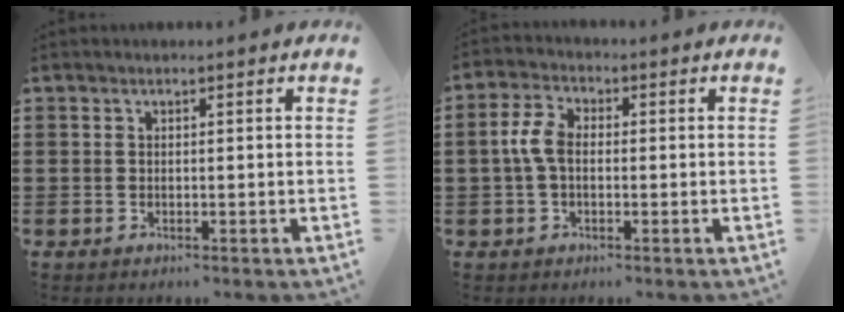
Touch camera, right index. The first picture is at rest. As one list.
[{"total": 4.9, "force": [-0.3, 2.9, 3.9], "torque": [-0.106, -0.002, -0.014]}]